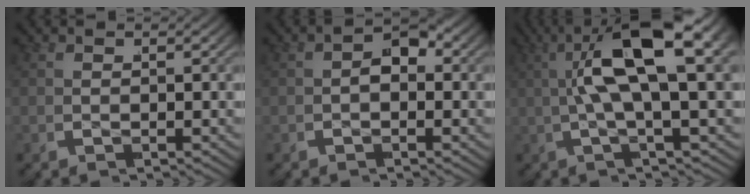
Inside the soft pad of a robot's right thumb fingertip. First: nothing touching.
{"total": 3.2, "force": [-0.4, 1.8, 2.6], "torque": [-0.044, 0.004, -0.013]}
{"total": 11.8, "force": [2.6, 3.5, 11.0], "torque": [-0.185, 0.033, 0.026]}